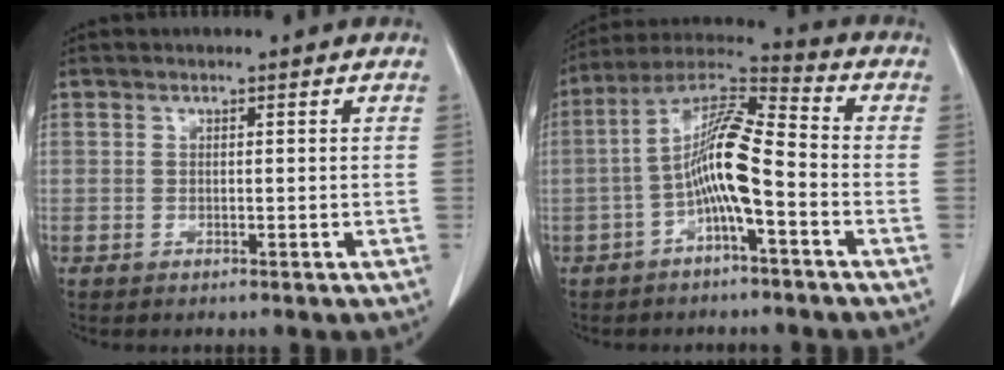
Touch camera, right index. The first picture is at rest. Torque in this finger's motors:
{"motor_torque": [1.65, -0.49, 0.35, 0.12]}